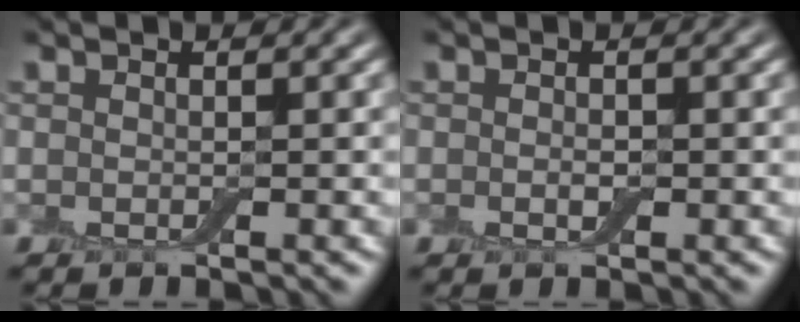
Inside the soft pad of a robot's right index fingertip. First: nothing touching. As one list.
[{"total": 0.9, "force": [-0.1, 0.5, 0.7], "torque": [-0.014, -0.001, -0.003]}]